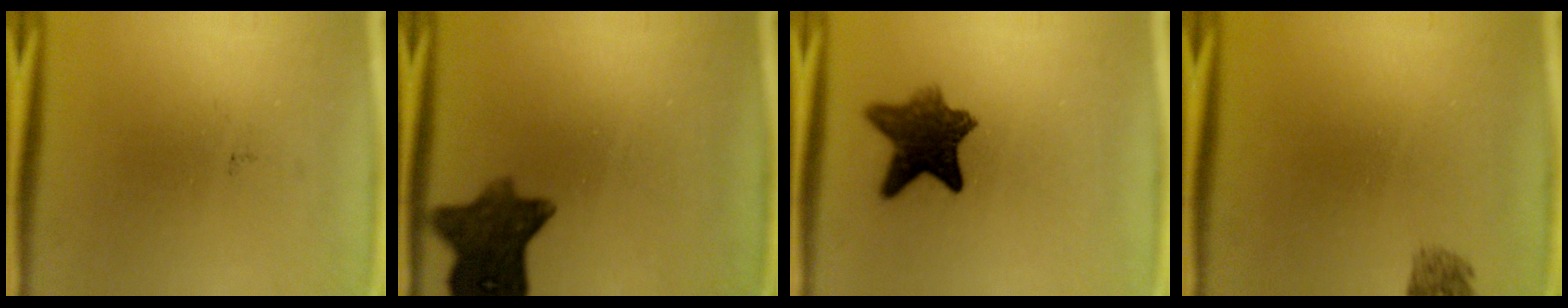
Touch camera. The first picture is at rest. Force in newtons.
{"total": 9.2}
{"total": 8.7}
{"total": 1.4}